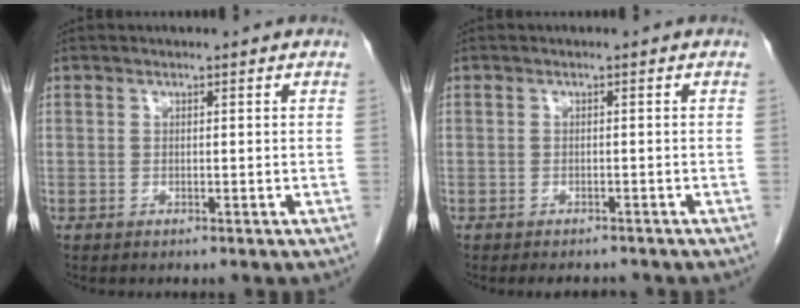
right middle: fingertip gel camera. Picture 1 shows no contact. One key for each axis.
{"total": 3.5, "fx": -3.1, "fy": 1.0, "fz": 1.1, "tx": -0.013, "ty": -0.006, "tz": -0.040}